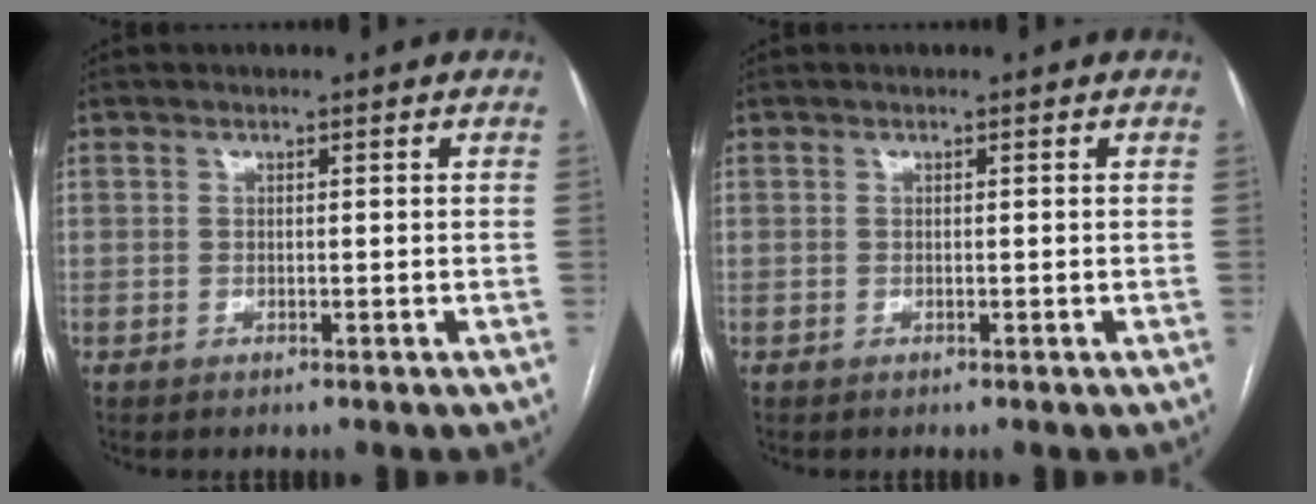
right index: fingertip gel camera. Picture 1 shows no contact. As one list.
[{"total": 0.0}]